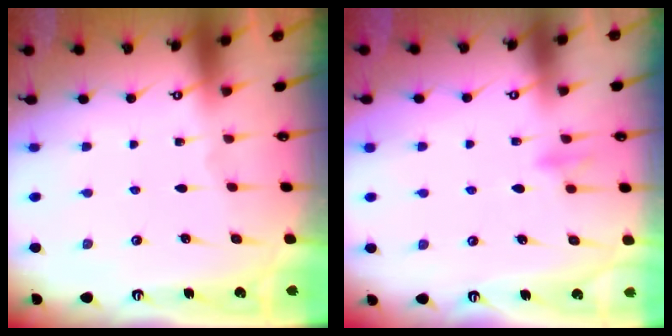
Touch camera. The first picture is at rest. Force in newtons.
{"total": 9.0, "press": 8.8, "slide": 1.5}